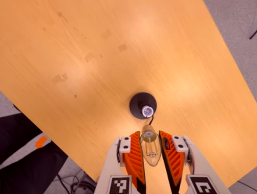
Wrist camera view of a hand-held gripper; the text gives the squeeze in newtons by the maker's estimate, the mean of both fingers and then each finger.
{"total": 11.3, "left": 11.0, "right": 11.5}